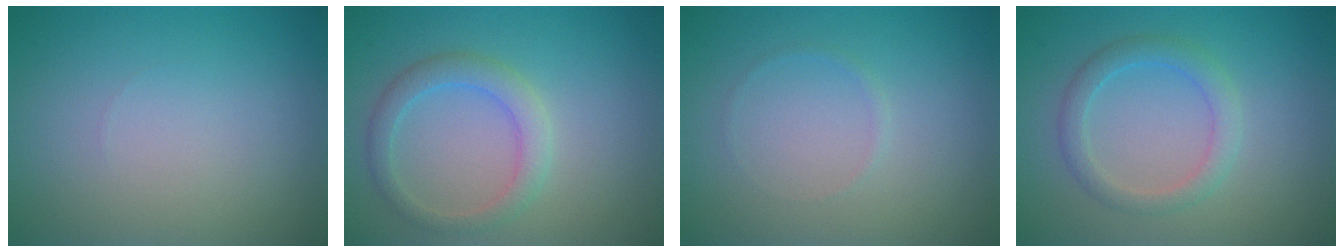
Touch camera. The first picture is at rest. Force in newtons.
{"total": 2.7, "press": 2.7, "slide": 0.0}
{"total": 0.5, "press": 0.5, "slide": 0.1}
{"total": 2.5, "press": 2.5, "slide": 0.1}